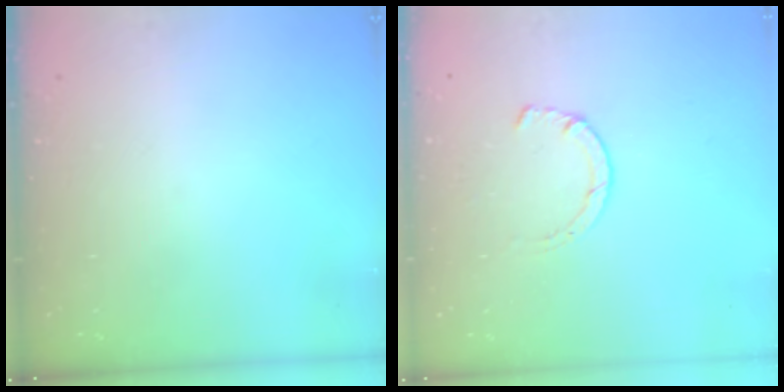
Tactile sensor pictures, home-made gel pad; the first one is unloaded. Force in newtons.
{"total": 1.5, "press": 1.5, "slide": 0.3}